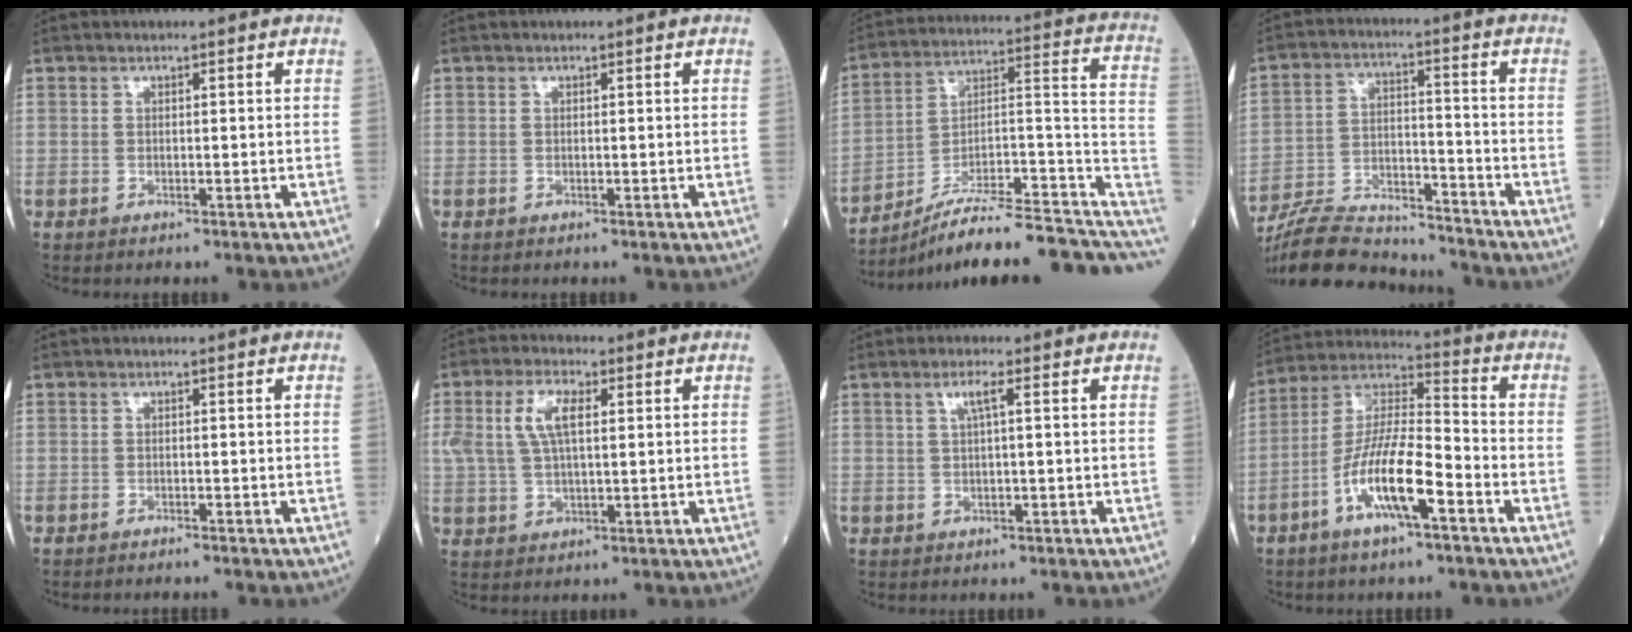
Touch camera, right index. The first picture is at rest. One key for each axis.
{"total": 0.0}
{"total": 19.9, "fx": -15.9, "fy": 3.3, "fz": 11.4, "tx": -0.113, "ty": 0.051, "tz": -0.242}
{"total": 15.8, "fx": -15.1, "fy": 2.7, "fz": 3.8, "tx": -0.069, "ty": 0.014, "tz": -0.250}
{"total": 2.1, "fx": -2.0, "fy": 0.0, "fz": 0.8, "tx": -0.013, "ty": 0.000, "tz": -0.025}
{"total": 6.6, "fx": 1.9, "fy": 2.5, "fz": 5.8, "tx": -0.131, "ty": 0.014, "tz": 0.041}
{"total": 2.2, "fx": 0.7, "fy": -0.1, "fz": 2.1, "tx": -0.044, "ty": 0.006, "tz": 0.014}
{"total": 12.5, "fx": -5.3, "fy": 2.2, "fz": 11.1, "tx": -0.214, "ty": 0.002, "tz": -0.103}